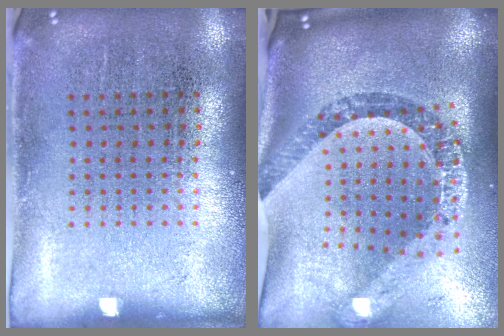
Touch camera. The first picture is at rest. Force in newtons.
{"total": 2.6, "press": 2.0, "slide": 1.6}